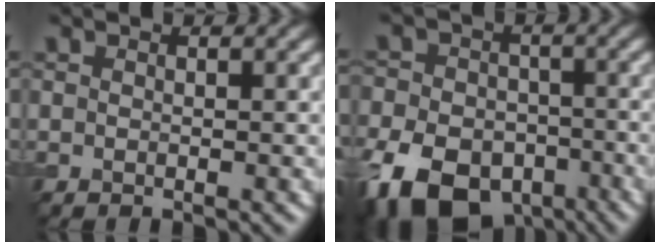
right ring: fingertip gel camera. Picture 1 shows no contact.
{"total": 11.6, "force": [-6.3, 7.8, 5.9], "torque": [-0.114, -0.035, -0.114]}